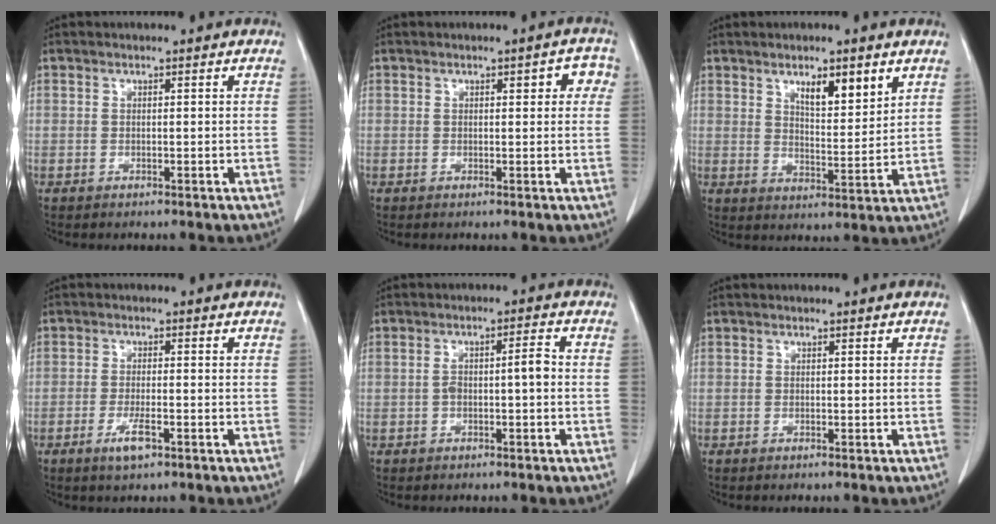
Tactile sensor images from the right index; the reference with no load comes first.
{"total": 3.3, "force": [1.1, 1.3, 2.9], "torque": [-0.024, 0.013, 0.007]}
{"total": 6.9, "force": [4.2, 1.8, 5.3], "torque": [-0.086, -0.006, 0.069]}
{"total": 3.6, "force": [-1.9, 0.7, 3.0], "torque": [-0.060, -0.004, -0.034]}
{"total": 3.7, "force": [-0.5, 0.8, 3.6], "torque": [-0.066, 0.017, -0.005]}
{"total": 0.0}